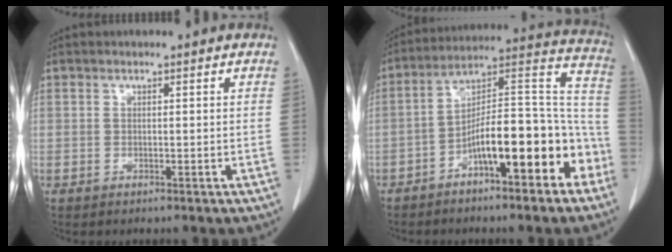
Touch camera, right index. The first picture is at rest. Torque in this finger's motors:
{"motor_torque": [1.14, -0.72, 0.48, 0.21]}